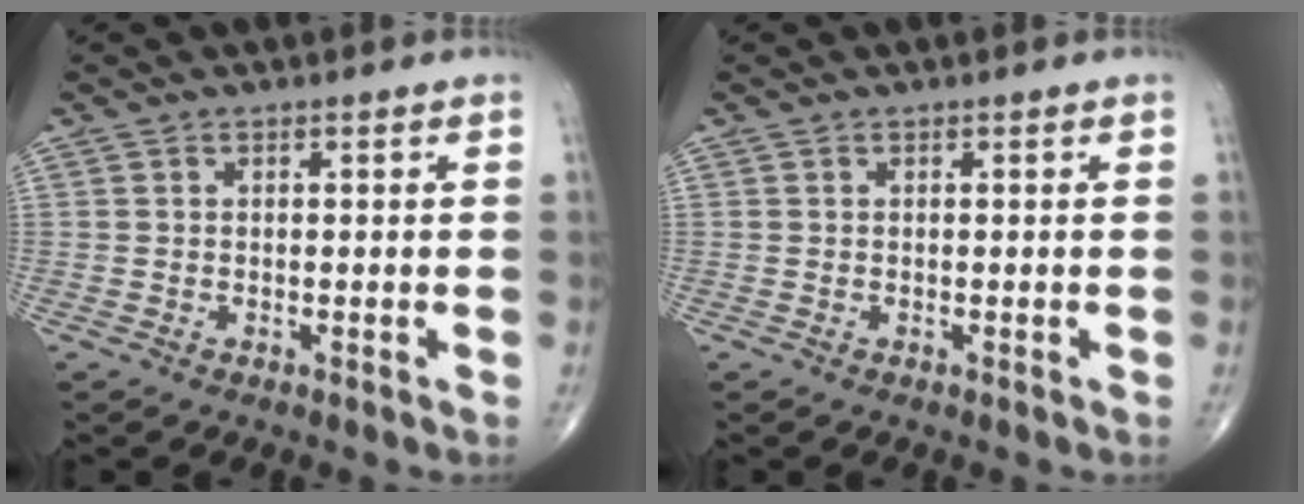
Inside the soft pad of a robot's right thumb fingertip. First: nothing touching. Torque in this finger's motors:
{"motor_torque": [0.01, 0.01, 0.00, 0.01, 0.00]}